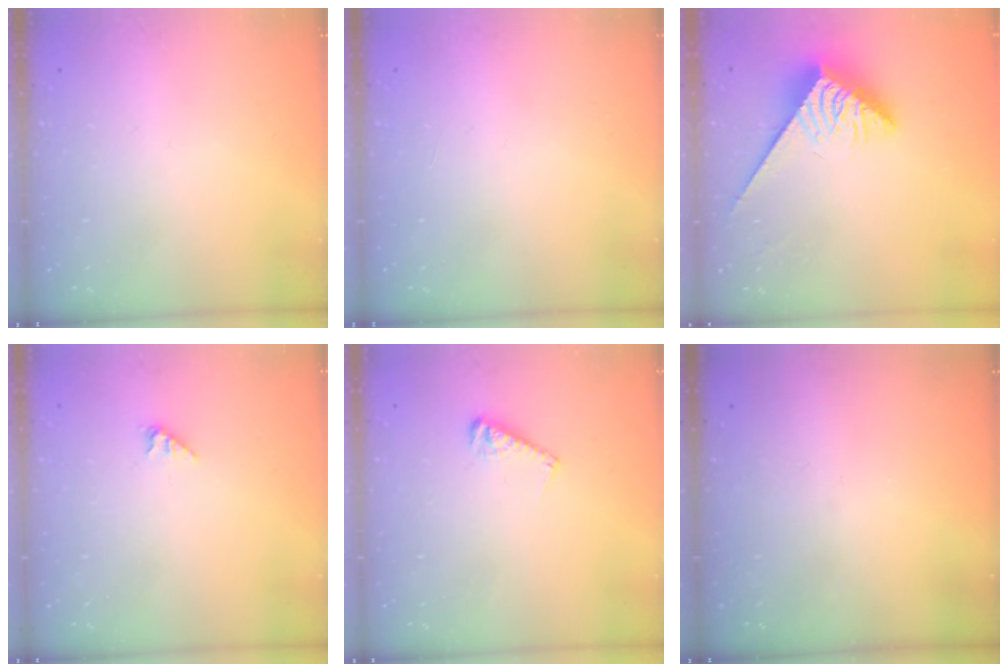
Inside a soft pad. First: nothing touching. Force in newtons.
{"total": 0.0}
{"total": 4.0, "press": 3.9, "slide": 0.7}
{"total": 1.7, "press": 1.7, "slide": 0.3}
{"total": 6.2, "press": 6.2, "slide": 0.5}
{"total": 0.0}